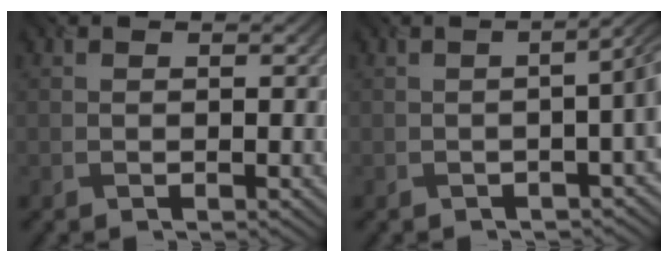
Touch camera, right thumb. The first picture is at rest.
{"total": 4.4, "force": [-0.6, 1.5, 4.1], "torque": [-0.039, 0.006, -0.006]}